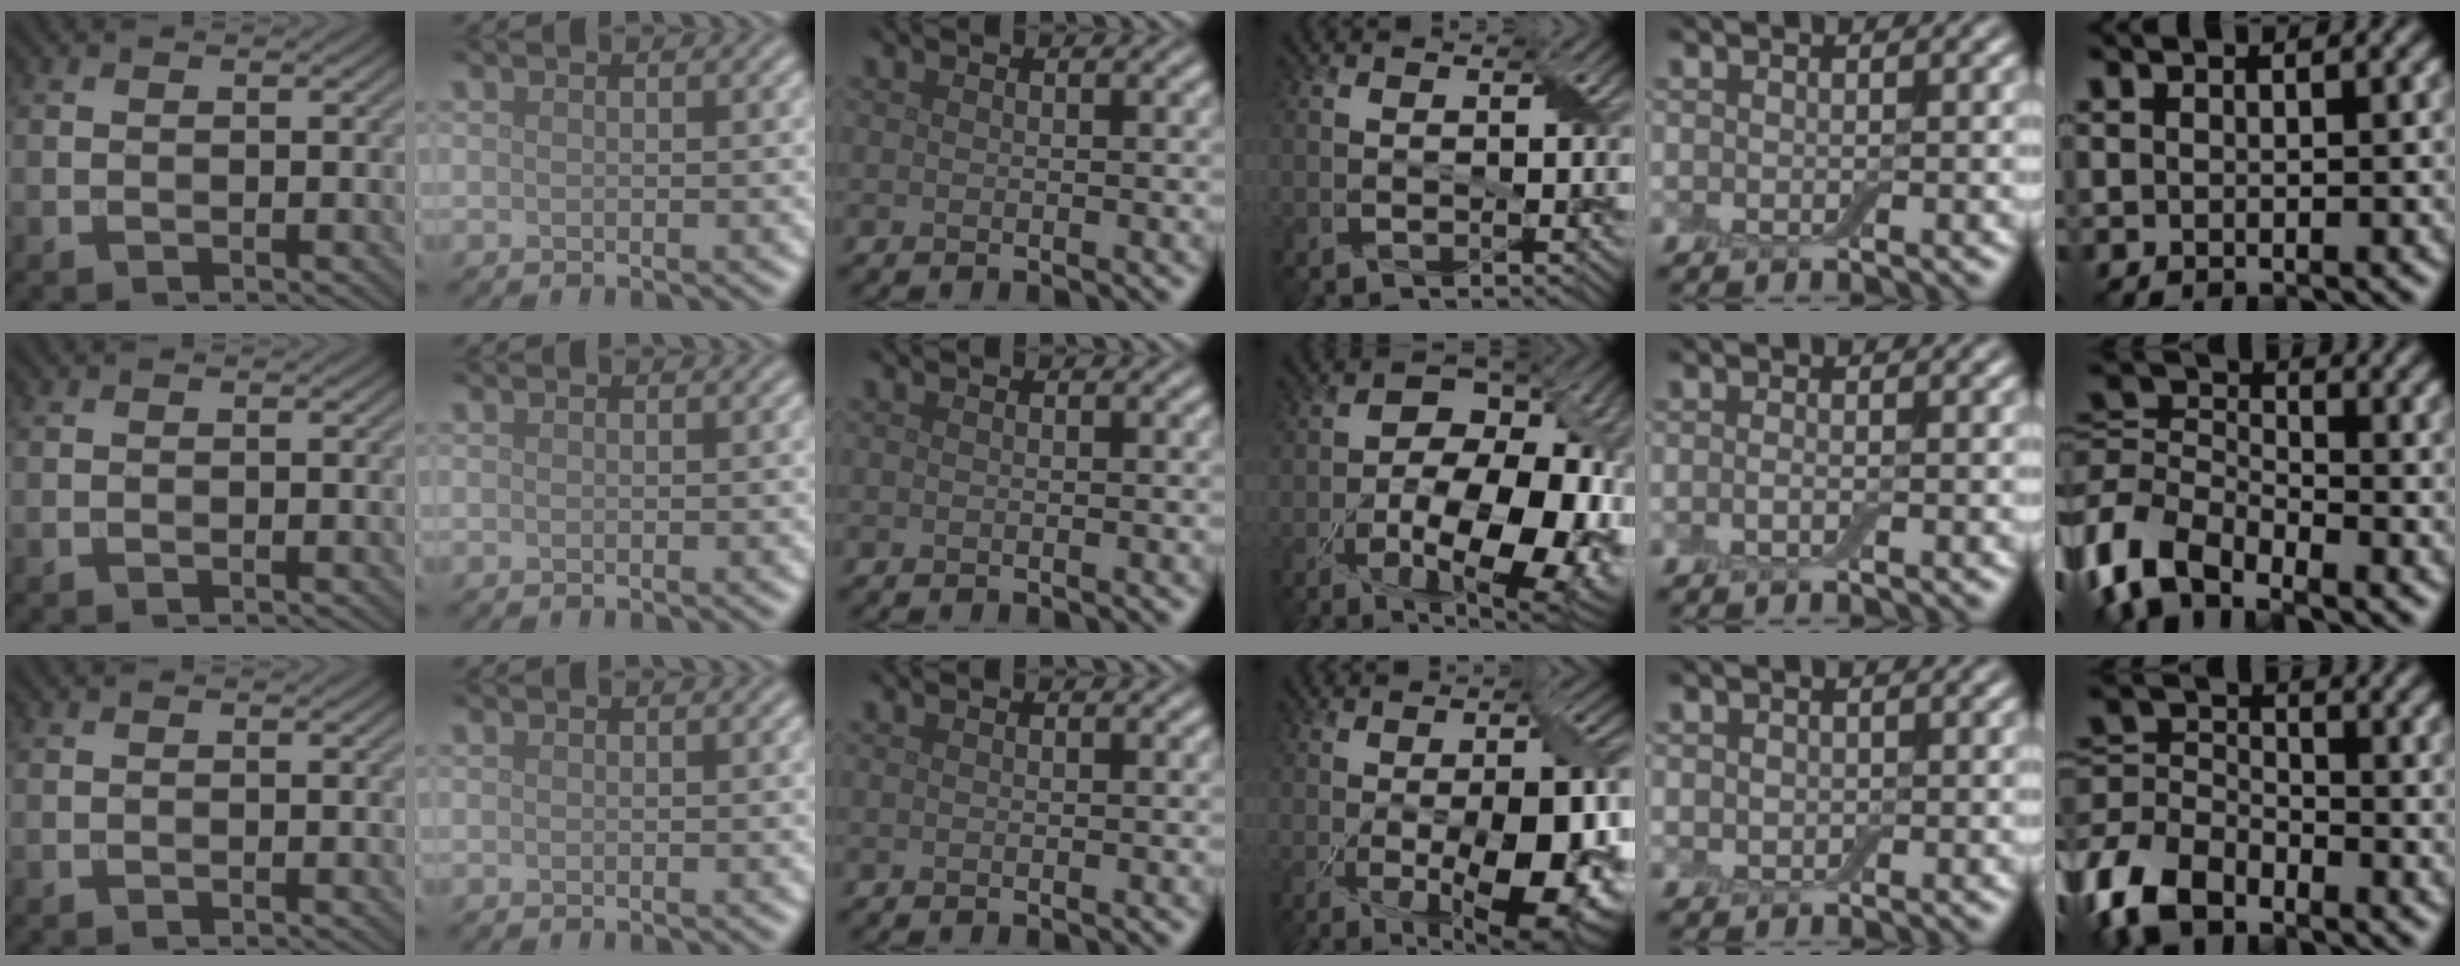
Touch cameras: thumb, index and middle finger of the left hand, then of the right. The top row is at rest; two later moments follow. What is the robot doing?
{"motion": "fold", "object": "cloth"}